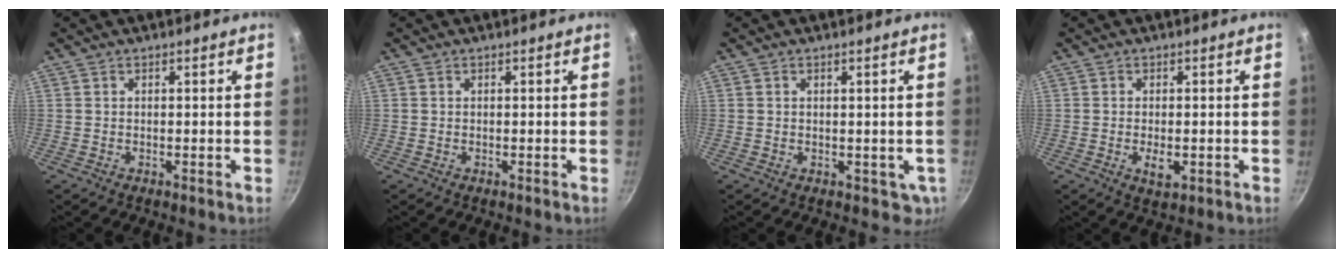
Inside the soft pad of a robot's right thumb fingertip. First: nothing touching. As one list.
[{"total": 0.0}, {"total": 3.1, "force": [0.4, 2.5, 1.8], "torque": [-0.017, -0.002, 0.011]}, {"total": 3.4, "force": [-0.9, 1.6, 2.9], "torque": [-0.048, -0.003, -0.010]}]